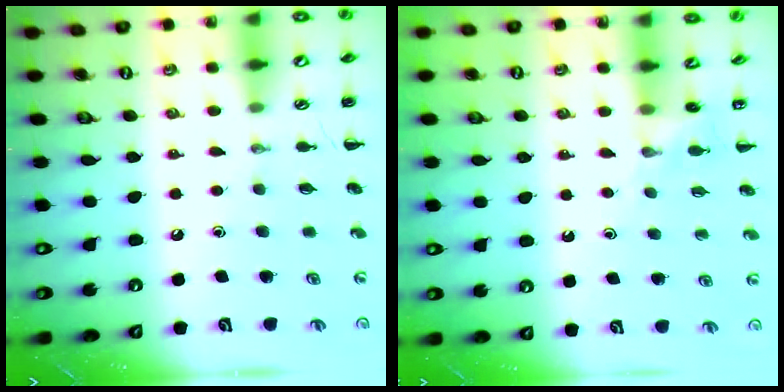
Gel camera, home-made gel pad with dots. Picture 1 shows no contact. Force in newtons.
{"total": 3.8, "press": 3.7, "slide": 1.1}